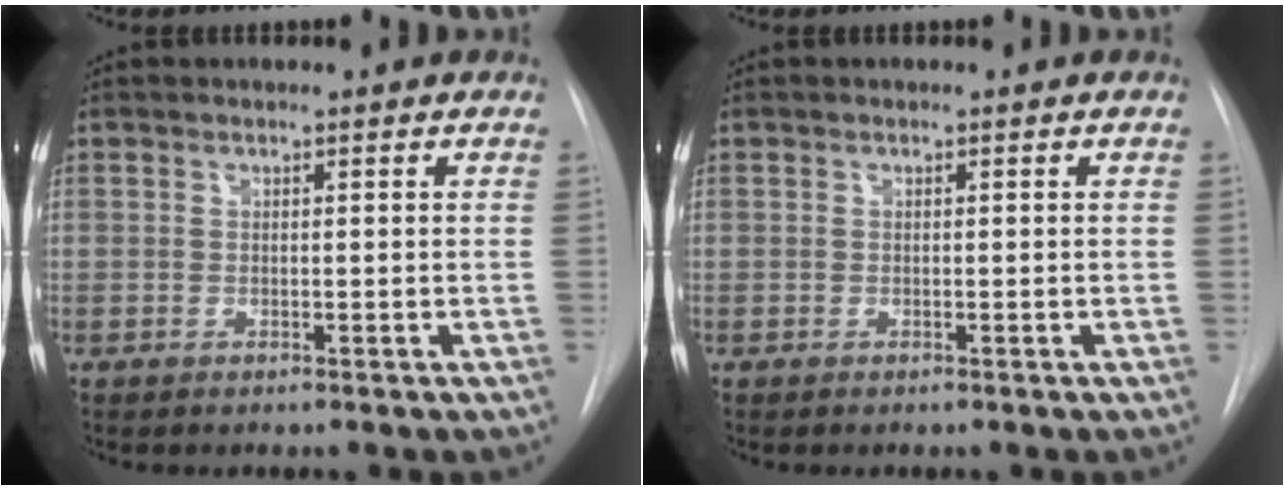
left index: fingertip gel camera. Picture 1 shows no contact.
{"total": 0.0}